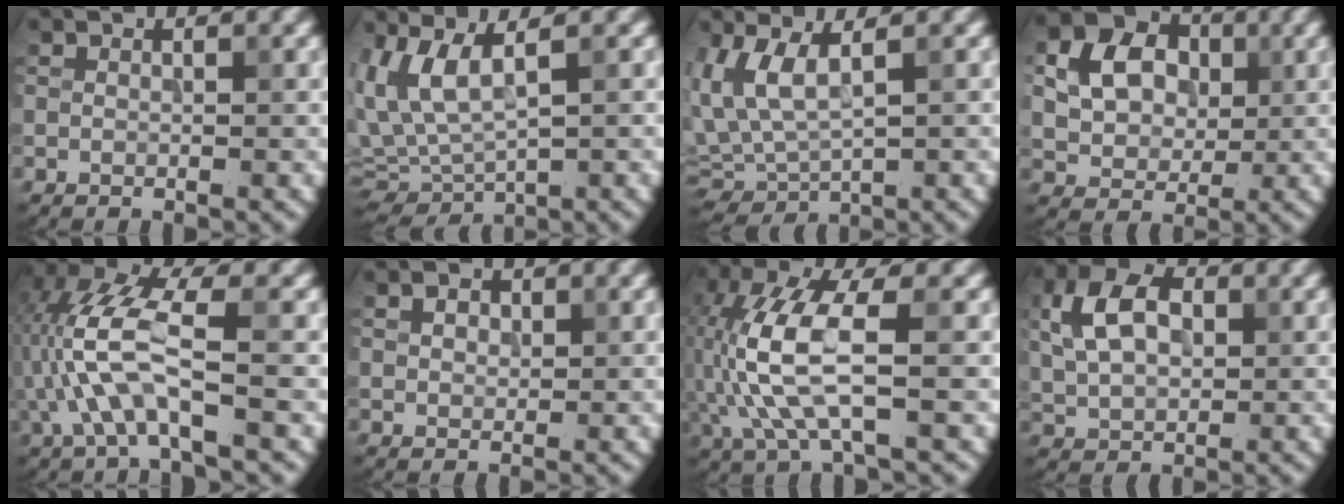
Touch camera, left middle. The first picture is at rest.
{"total": 7.3, "force": [1.8, 3.3, 6.3], "torque": [-0.149, -0.001, 0.043]}
{"total": 5.8, "force": [0.9, 2.8, 5.0], "torque": [-0.125, 0.002, 0.021]}
{"total": 6.4, "force": [1.2, 5.0, 3.8], "torque": [-0.076, 0.013, 0.010]}
{"total": 7.0, "force": [-1.2, 2.2, 6.5], "torque": [-0.158, 0.019, -0.023]}
{"total": 2.3, "force": [1.2, 1.6, 1.1], "torque": [-0.025, 0.008, 0.011]}
{"total": 8.3, "force": [-0.9, 3.0, 7.7], "torque": [-0.190, 0.012, -0.017]}
{"total": 6.6, "force": [1.7, 4.4, 4.7], "torque": [-0.099, 0.013, 0.024]}